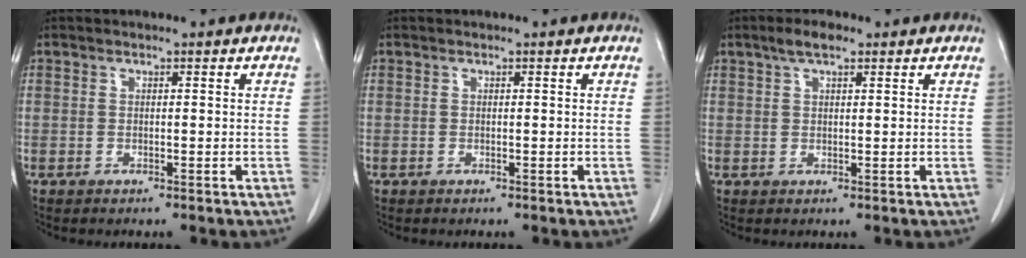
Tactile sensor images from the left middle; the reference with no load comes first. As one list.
[{"total": 0.0}, {"total": 3.2, "force": [2.1, 1.0, 2.2], "torque": [-0.046, 0.010, 0.038]}]